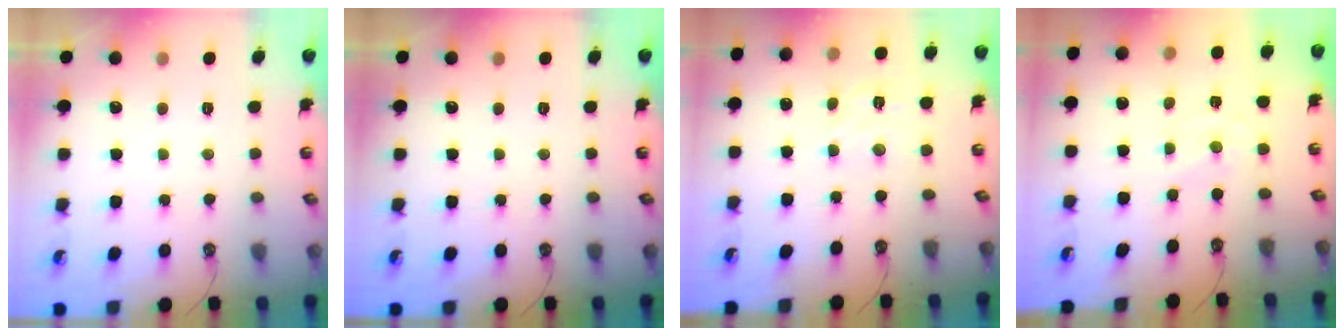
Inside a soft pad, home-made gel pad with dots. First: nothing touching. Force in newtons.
{"total": 0.0}
{"total": 3.8, "press": 3.8, "slide": 0.3}
{"total": 0.0}